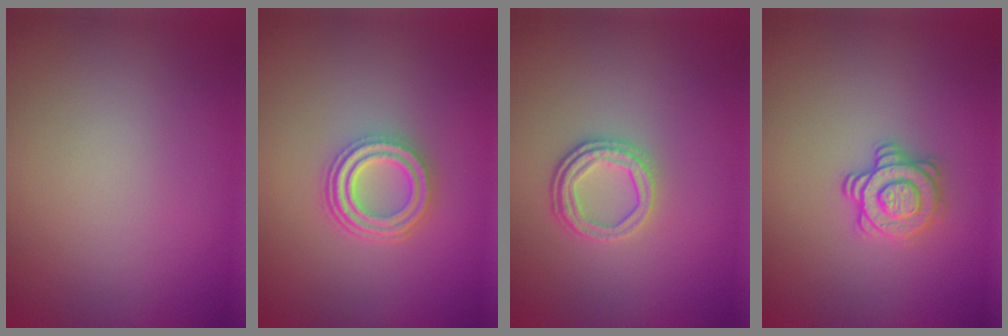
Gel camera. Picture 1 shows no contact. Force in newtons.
{"total": 3.8, "press": 3.0, "slide": 2.4}
{"total": 2.6, "press": 2.3, "slide": 1.3}
{"total": 2.8, "press": 2.7, "slide": 0.9}